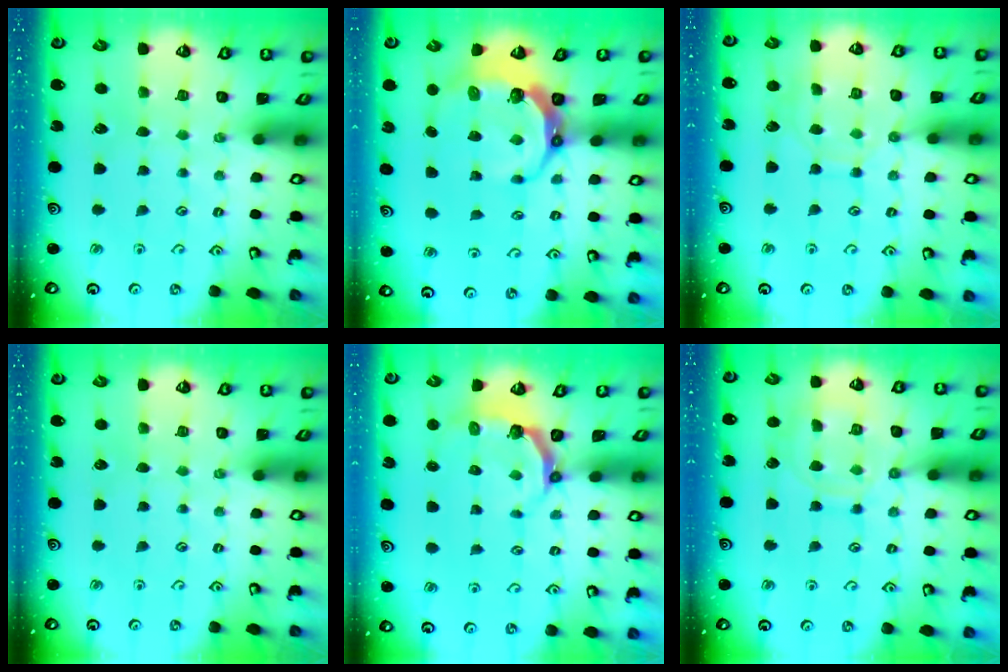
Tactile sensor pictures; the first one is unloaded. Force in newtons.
{"total": 9.6, "press": 8.7, "slide": 4.0}
{"total": 9.4, "press": 9.4, "slide": 0.7}
{"total": 0.0}
{"total": 4.4, "press": 2.9, "slide": 3.3}
{"total": 11.5, "press": 11.4, "slide": 1.0}